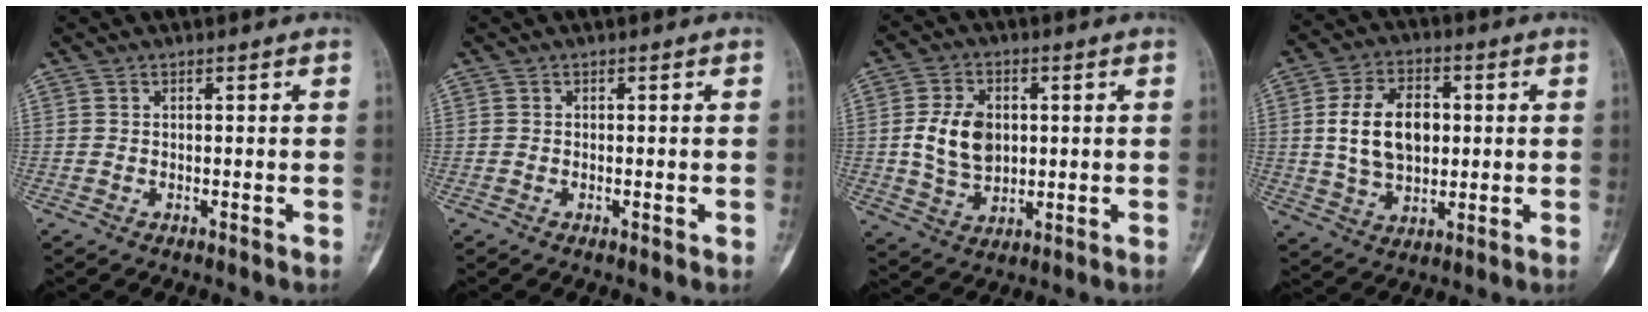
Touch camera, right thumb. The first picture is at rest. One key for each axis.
{"total": 0.7, "fx": -0.2, "fy": 0.2, "fz": 0.6, "tx": -0.007, "ty": -0.001, "tz": -0.003}
{"total": 9.8, "fx": 0.9, "fy": 7.0, "fz": 6.8, "tx": -0.108, "ty": -0.004, "tz": 0.022}
{"total": 13.0, "fx": 1.5, "fy": 8.7, "fz": 9.5, "tx": -0.140, "ty": 0.001, "tz": 0.031}